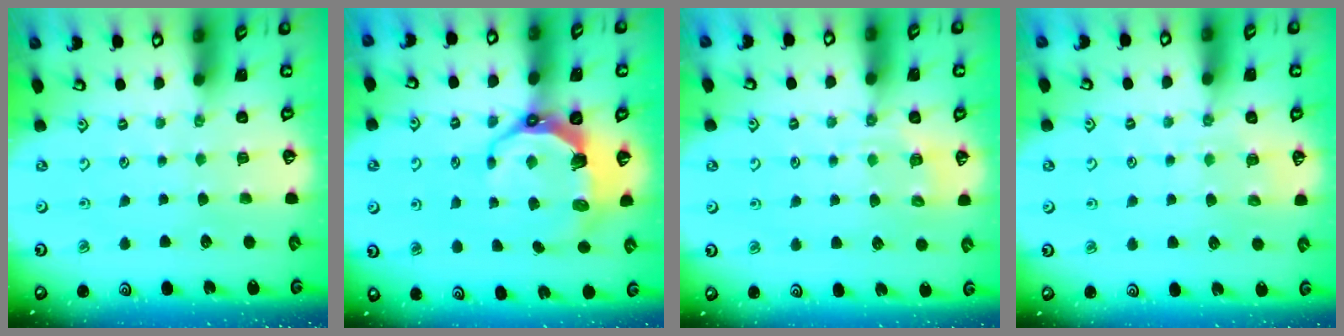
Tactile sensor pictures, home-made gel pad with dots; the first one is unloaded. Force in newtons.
{"total": 8.9, "press": 7.4, "slide": 4.8}
{"total": 6.8, "press": 6.7, "slide": 1.1}
{"total": 4.8, "press": 4.8, "slide": 0.7}